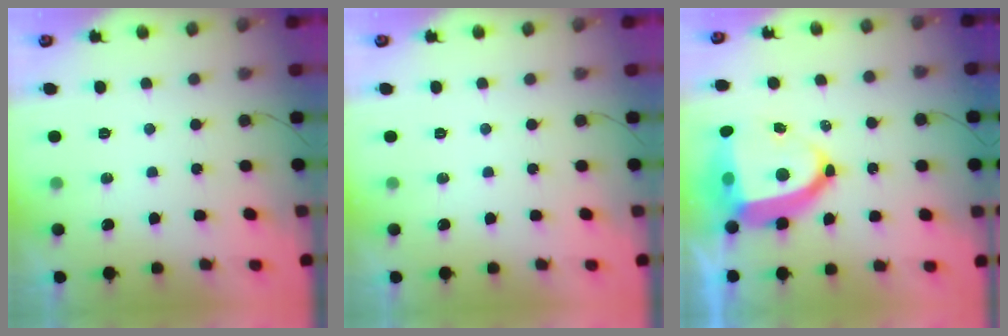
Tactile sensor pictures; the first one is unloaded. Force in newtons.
{"total": 0.0}
{"total": 16.7, "press": 16.7, "slide": 1.7}